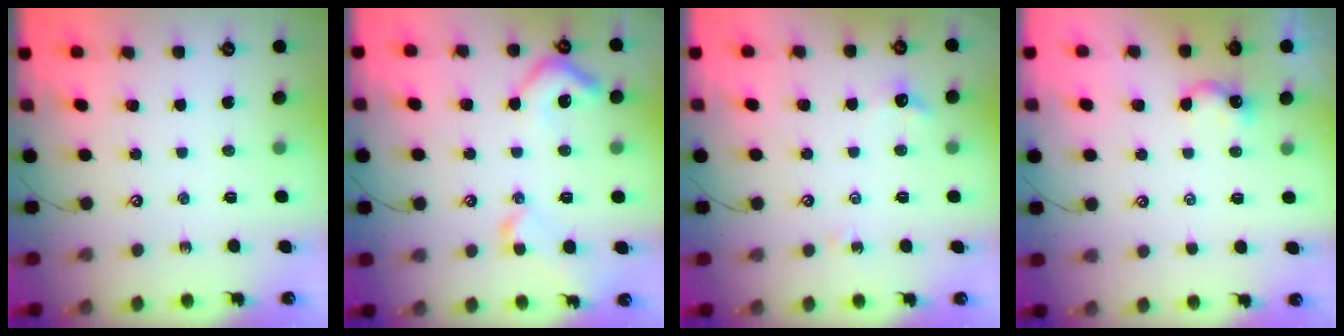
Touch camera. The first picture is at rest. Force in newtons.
{"total": 7.9, "press": 7.8, "slide": 1.1}
{"total": 3.5, "press": 3.4, "slide": 0.6}
{"total": 2.6, "press": 2.6, "slide": 0.2}